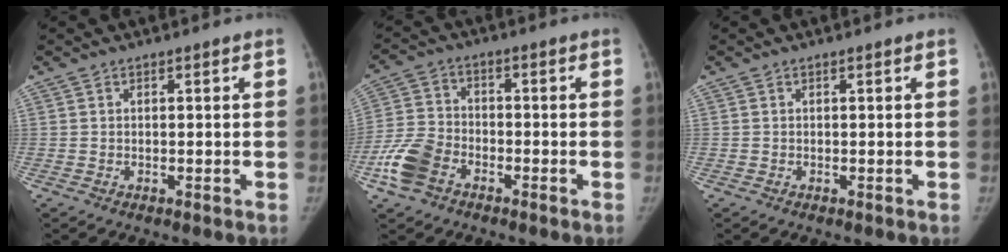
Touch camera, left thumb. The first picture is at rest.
{"total": 9.0, "force": [-4.5, 5.9, 5.0], "torque": [-0.109, 0.018, -0.093]}
{"total": 0.0}